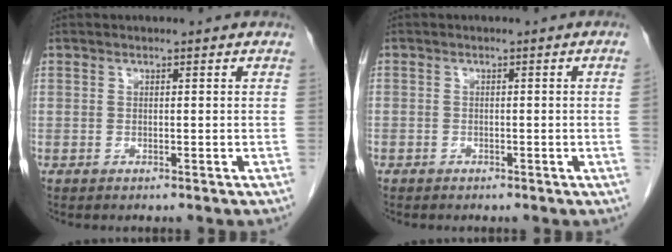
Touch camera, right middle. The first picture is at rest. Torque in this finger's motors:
{"motor_torque": [0.95, -1.19, -0.15, -0.21]}